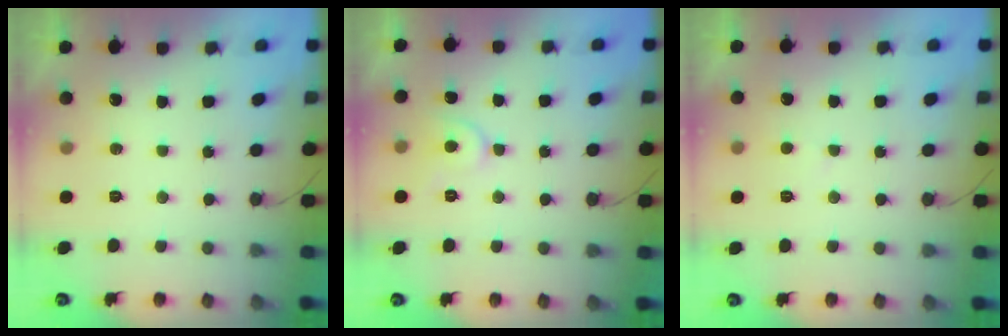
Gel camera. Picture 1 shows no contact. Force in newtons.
{"total": 6.0, "press": 5.9, "slide": 0.8}
{"total": 2.7, "press": 2.7, "slide": 0.2}